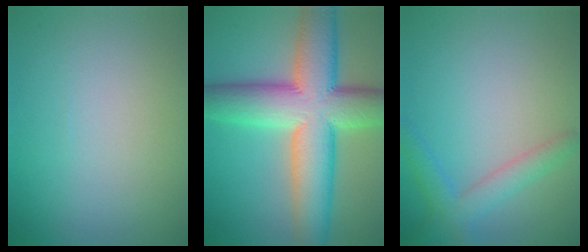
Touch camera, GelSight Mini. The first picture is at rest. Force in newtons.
{"total": 12.7, "press": 12.7, "slide": 0.4}
{"total": 2.7, "press": 2.7, "slide": 0.2}